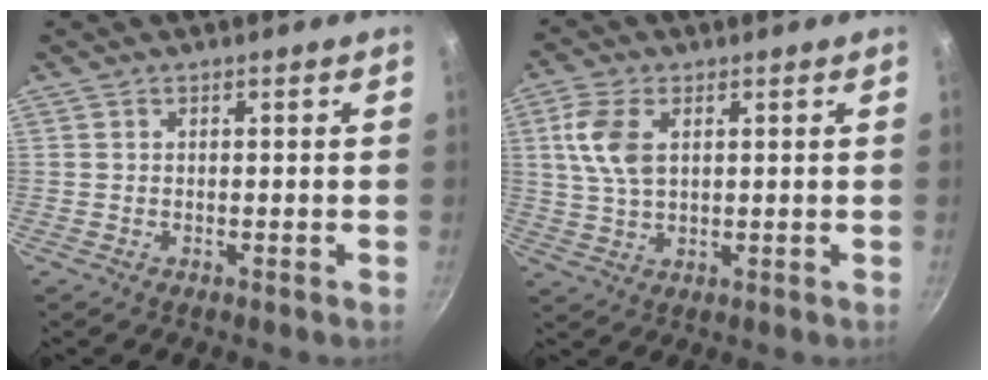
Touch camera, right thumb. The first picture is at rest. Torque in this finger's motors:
{"motor_torque": [-0.75, 1.13, 1.09, 0.27, 0.14]}